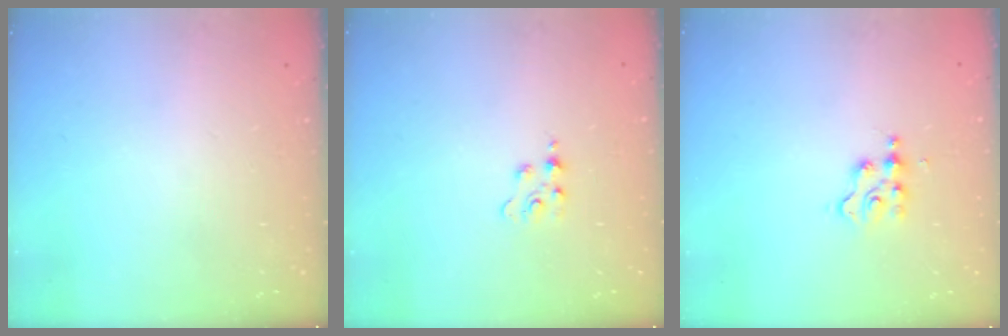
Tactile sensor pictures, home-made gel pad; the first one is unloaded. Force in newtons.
{"total": 2.3, "press": 2.3, "slide": 0.5}
{"total": 2.6, "press": 2.6, "slide": 0.3}